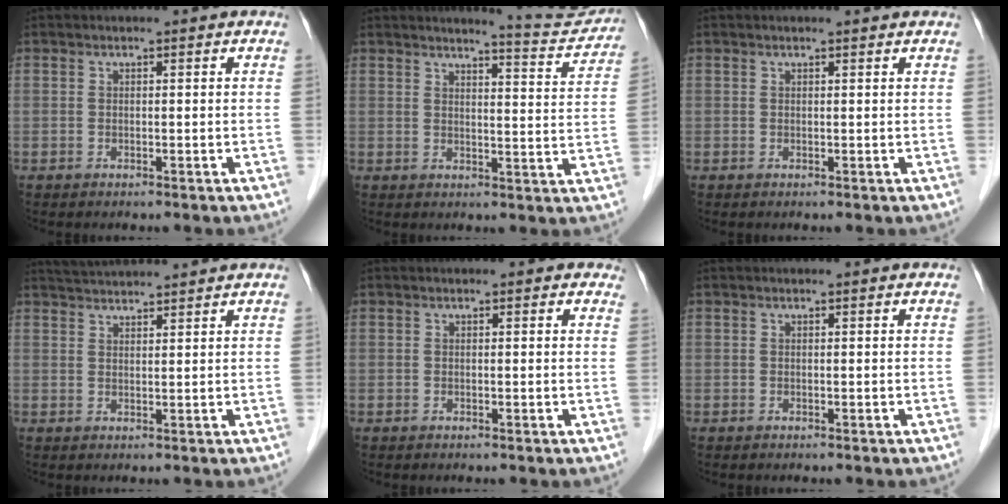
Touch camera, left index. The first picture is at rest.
{"total": 7.9, "force": [7.8, -0.1, 0.9], "torque": [-0.014, -0.030, 0.087]}
{"total": 1.3, "force": [1.2, 0.0, 0.4], "torque": [-0.011, 0.007, 0.015]}
{"total": 5.8, "force": [5.5, -0.6, 1.6], "torque": [-0.030, 0.030, 0.089]}
{"total": 1.2, "force": [0.9, 0.6, 0.5], "torque": [0.003, -0.001, 0.001]}
{"total": 0.0}